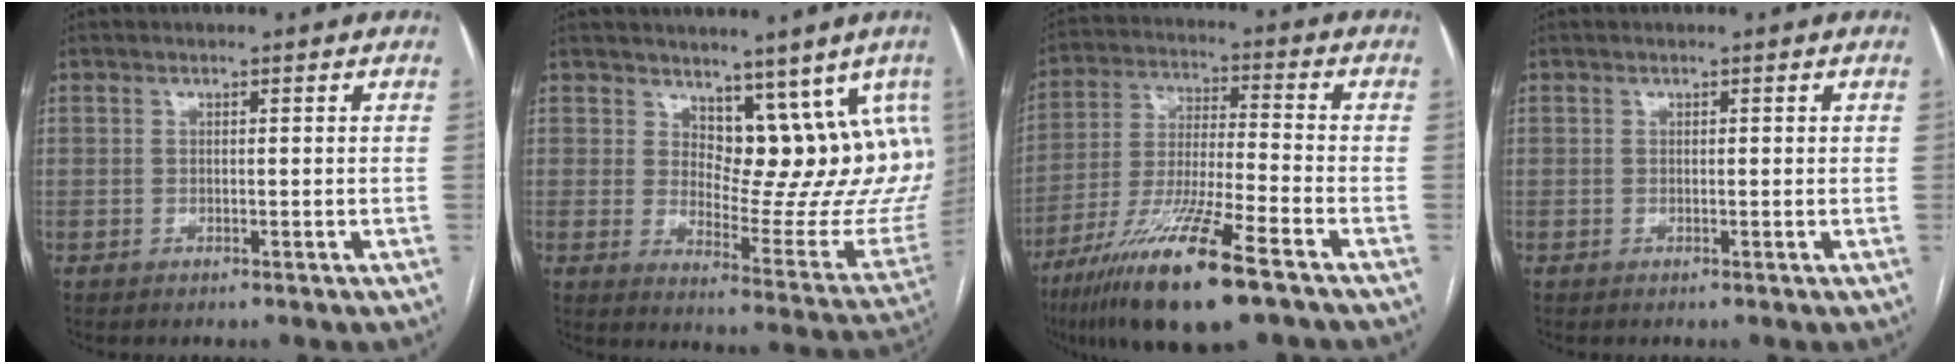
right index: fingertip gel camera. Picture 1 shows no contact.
{"total": 14.3, "force": [9.4, 7.4, 7.8], "torque": [-0.069, -0.015, 0.121]}
{"total": 16.8, "force": [-10.2, 1.2, 13.2], "torque": [-0.268, -0.043, -0.187]}
{"total": 0.0}